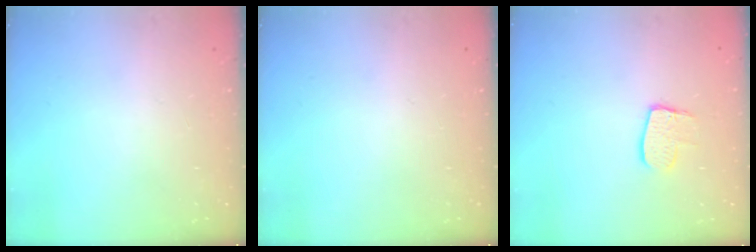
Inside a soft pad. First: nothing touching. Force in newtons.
{"total": 0.0}
{"total": 8.0, "press": 8.0, "slide": 0.5}